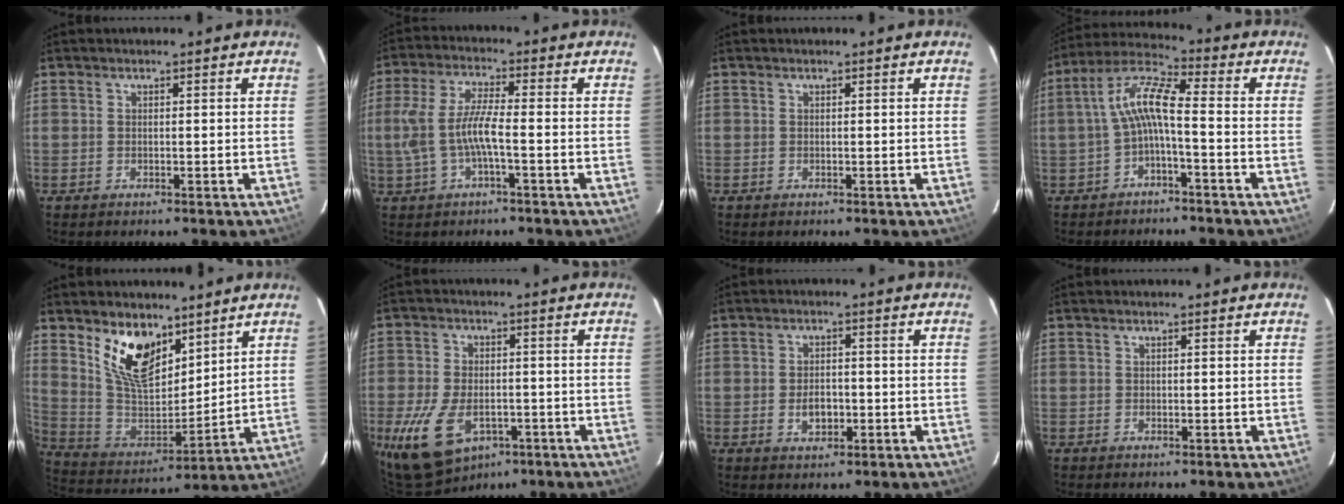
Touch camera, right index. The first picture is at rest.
{"total": 7.9, "force": [-1.8, 1.4, 7.5], "torque": [-0.163, 0.005, -0.027]}
{"total": 0.0}
{"total": 7.9, "force": [-1.7, 1.4, 7.5], "torque": [-0.172, 0.022, -0.035]}
{"total": 14.5, "force": [9.0, 7.4, 8.5], "torque": [-0.166, -0.006, 0.181]}
{"total": 13.0, "force": [-6.2, 8.6, 7.5], "torque": [-0.172, -0.016, -0.089]}
{"total": 3.8, "force": [-1.0, 2.5, 2.7], "torque": [-0.050, 0.004, -0.013]}
{"total": 0.0}